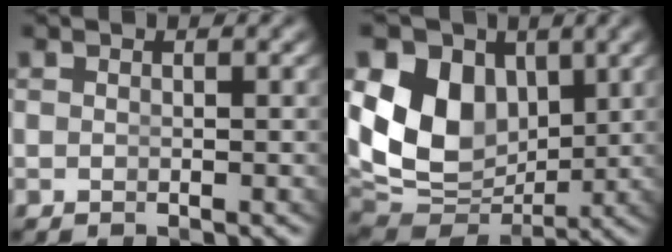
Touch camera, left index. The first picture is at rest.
{"total": 14.3, "force": [0.9, 11.9, 7.8], "torque": [-0.163, -0.037, 0.024]}